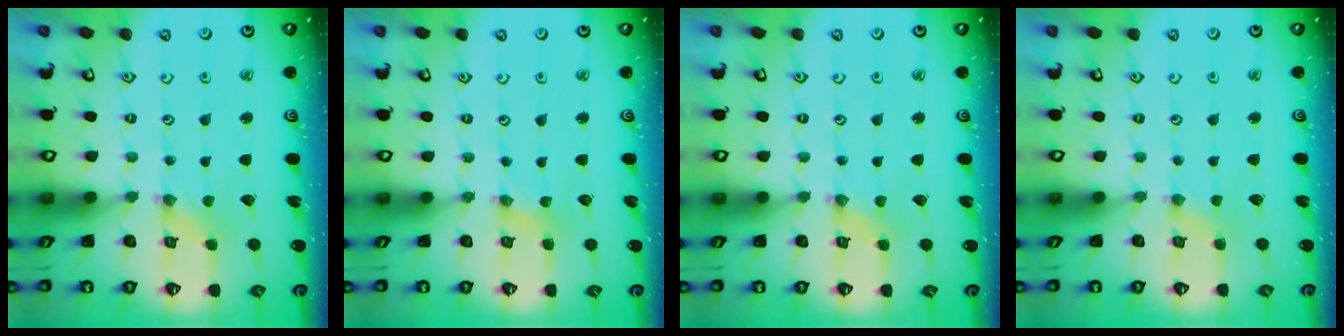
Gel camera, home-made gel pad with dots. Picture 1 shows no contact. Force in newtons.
{"total": 1.2, "press": 1.2, "slide": 0.2}
{"total": 1.4, "press": 1.3, "slide": 0.3}
{"total": 0.5, "press": 0.5, "slide": 0.1}